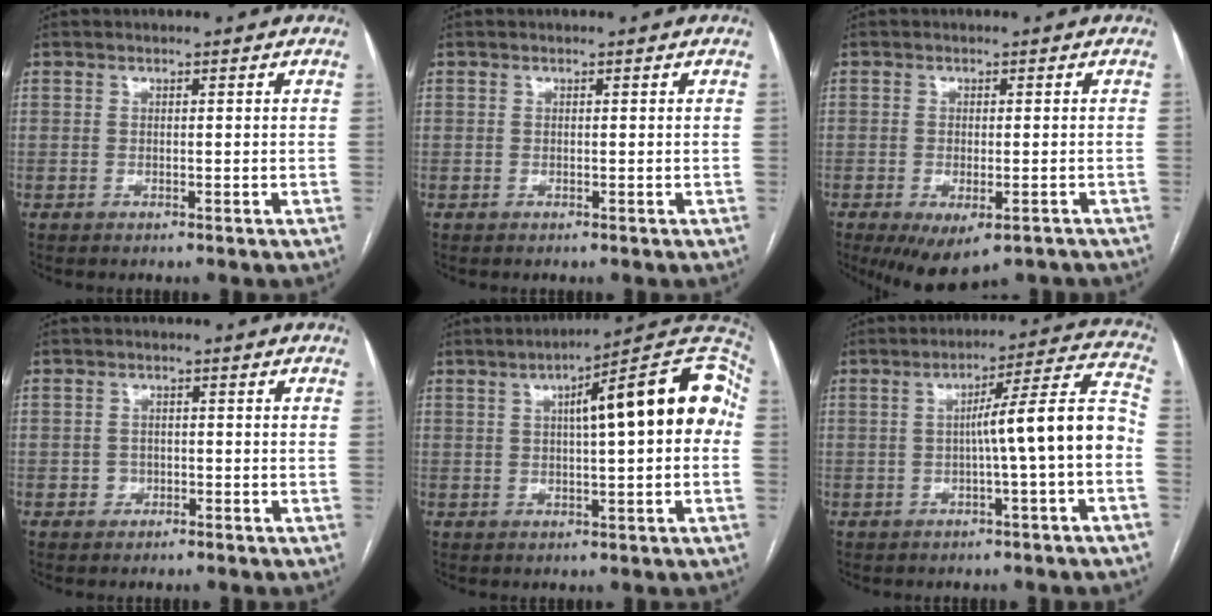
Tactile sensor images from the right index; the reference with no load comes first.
{"total": 0.0}
{"total": 8.9, "force": [-5.9, 3.5, 5.6], "torque": [-0.082, -0.013, -0.084]}
{"total": 1.7, "force": [-0.8, 1.5, 0.2], "torque": [0.002, 0.007, -0.016]}
{"total": 16.3, "force": [2.7, 3.0, 15.8], "torque": [-0.212, 0.046, 0.032]}
{"total": 11.1, "force": [-1.8, -0.6, 11.0], "torque": [-0.156, 0.029, -0.028]}